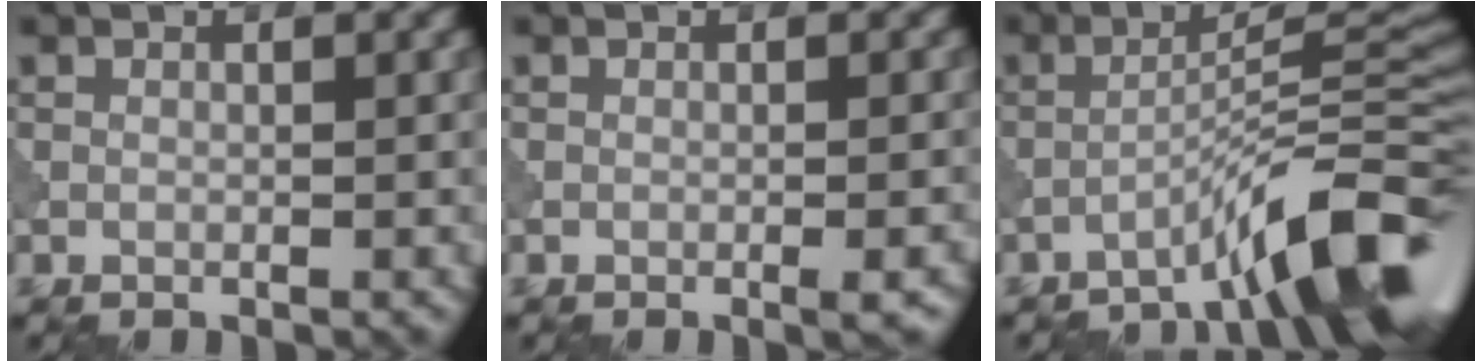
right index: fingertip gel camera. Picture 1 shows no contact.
{"total": 1.5, "force": [-0.7, 0.2, 1.3], "torque": [-0.016, 0.001, -0.010]}
{"total": 8.6, "force": [-5.4, 1.2, 6.6], "torque": [-0.086, 0.019, -0.094]}